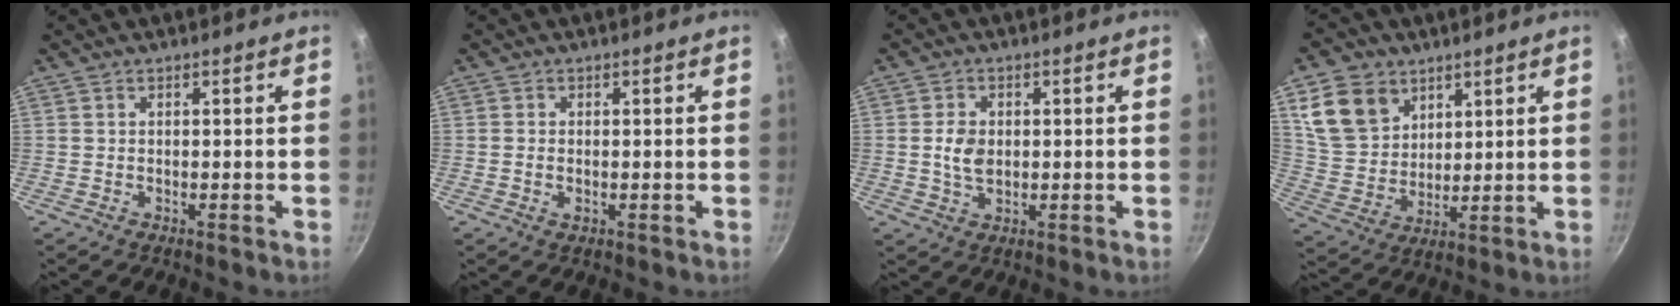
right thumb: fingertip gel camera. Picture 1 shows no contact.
{"total": 1.5, "force": [-0.2, 1.0, 1.1], "torque": [-0.019, -0.001, -0.005]}
{"total": 5.0, "force": [0.2, 3.5, 3.5], "torque": [-0.058, -0.001, 0.004]}
{"total": 12.5, "force": [6.1, 9.4, 5.5], "torque": [-0.079, -0.017, 0.128]}